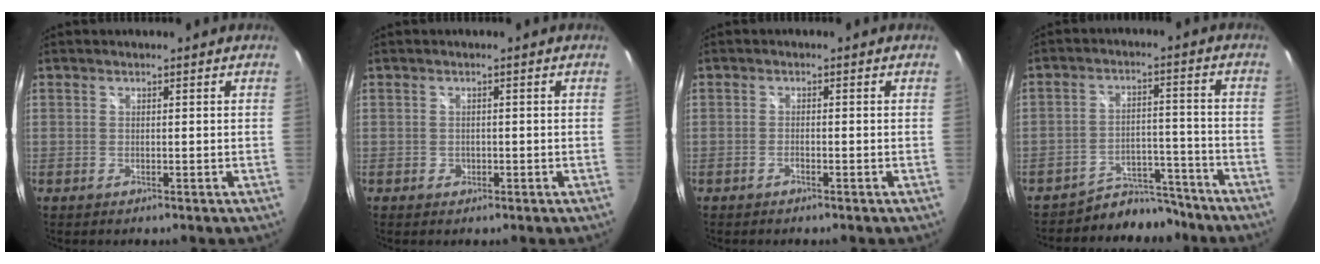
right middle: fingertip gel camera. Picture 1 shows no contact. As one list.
[{"total": 1.3, "force": [-0.5, 1.1, 0.3], "torque": [-0.004, -0.002, -0.006]}, {"total": 1.0, "force": [-0.8, 0.2, 0.5], "torque": [-0.012, 0.000, -0.015]}, {"total": 8.5, "force": [-7.8, 3.3, 0.1], "torque": [-0.002, 0.032, -0.113]}]